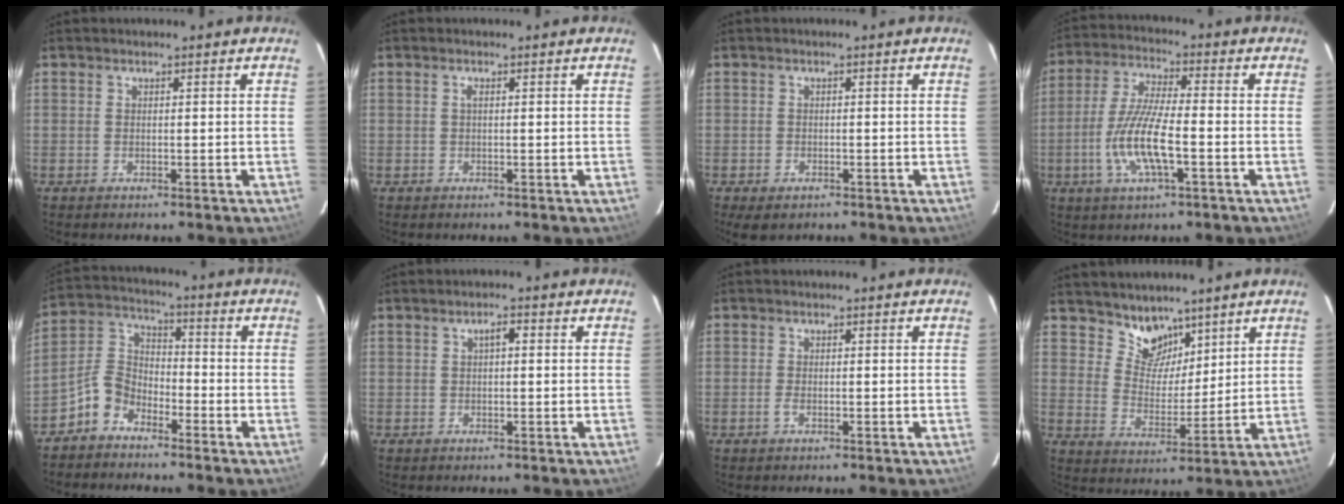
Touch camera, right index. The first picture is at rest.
{"total": 0.6, "force": [0.1, 0.1, 0.6], "torque": [-0.011, 0.003, -0.001]}
{"total": 3.3, "force": [-2.1, 1.8, 1.8], "torque": [-0.038, -0.013, -0.033]}
{"total": 11.2, "force": [-3.4, 2.4, 10.4], "torque": [-0.217, -0.006, -0.067]}
{"total": 6.7, "force": [-4.8, 4.0, 2.3], "torque": [-0.053, 0.028, -0.109]}
{"total": 1.7, "force": [0.4, 0.7, 1.5], "torque": [-0.026, 0.009, 0.005]}
{"total": 1.2, "force": [-0.5, 0.5, 1.0], "torque": [-0.023, -0.001, -0.009]}
{"total": 7.5, "force": [5.8, 4.4, 1.6], "torque": [-0.016, -0.005, 0.108]}